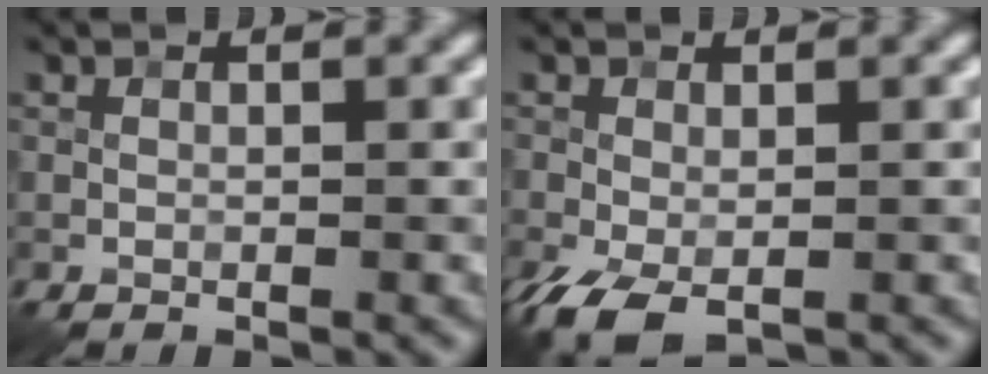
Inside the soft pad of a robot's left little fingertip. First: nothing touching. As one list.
[{"total": 4.8, "force": [-2.3, 2.6, 3.3], "torque": [-0.083, -0.016, -0.042]}]